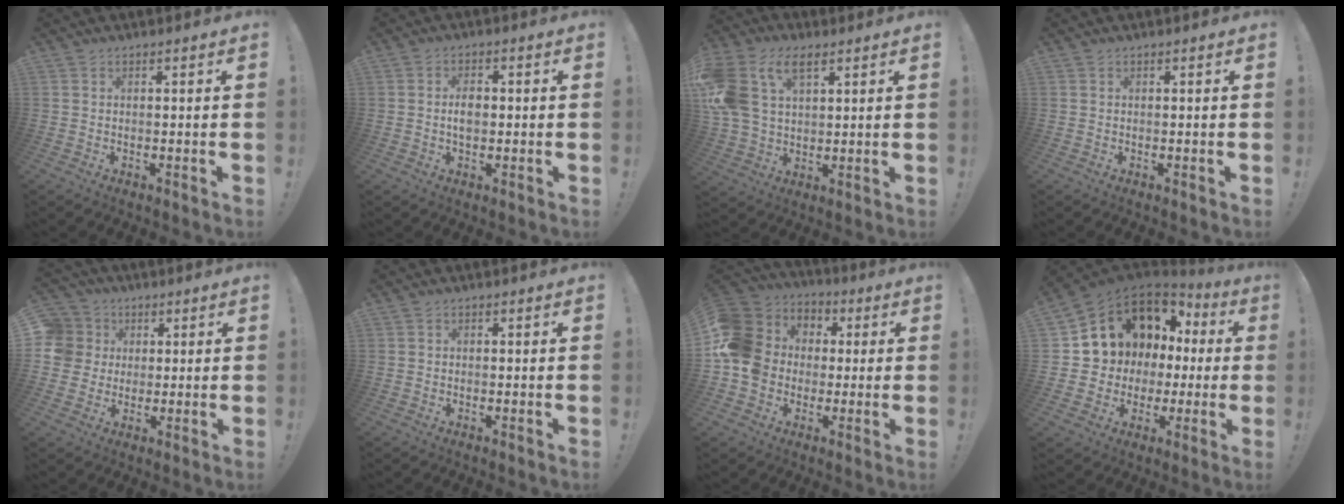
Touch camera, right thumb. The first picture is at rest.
{"total": 3.7, "force": [-0.2, 2.3, 2.9], "torque": [-0.037, 0.002, -0.008]}
{"total": 16.0, "force": [6.6, 10.7, 9.9], "torque": [-0.212, -0.016, 0.128]}
{"total": 0.0}
{"total": 8.9, "force": [1.0, 8.6, 2.0], "torque": [-0.041, 0.001, 0.024]}
{"total": 0.6, "force": [-0.3, 0.5, 0.2], "torque": [-0.007, 0.003, -0.003]}
{"total": 14.7, "force": [-0.6, 13.1, 6.6], "torque": [-0.123, 0.014, -0.001]}
{"total": 10.4, "force": [3.4, 9.3, 3.2], "torque": [-0.051, -0.036, 0.084]}